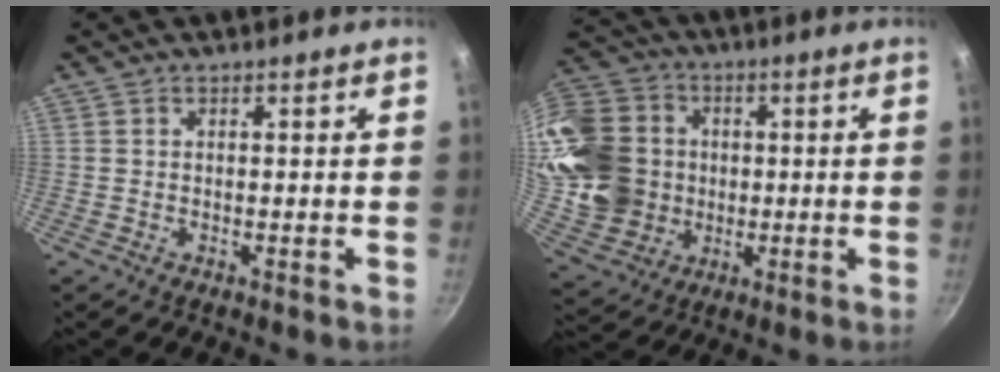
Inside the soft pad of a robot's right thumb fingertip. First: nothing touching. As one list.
[{"total": 22.8, "force": [1.0, 19.5, 11.8], "torque": [-0.241, 0.024, 0.033]}]